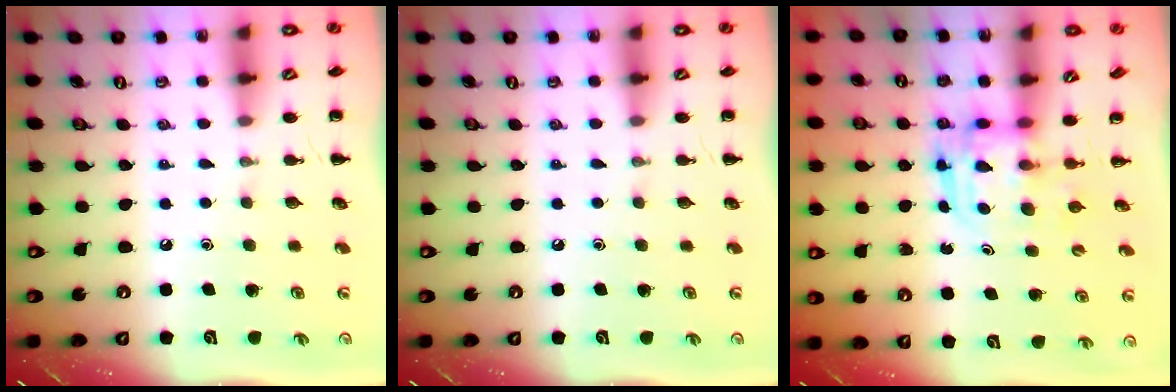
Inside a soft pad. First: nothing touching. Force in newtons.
{"total": 0.0}
{"total": 3.0, "press": 3.0, "slide": 0.3}